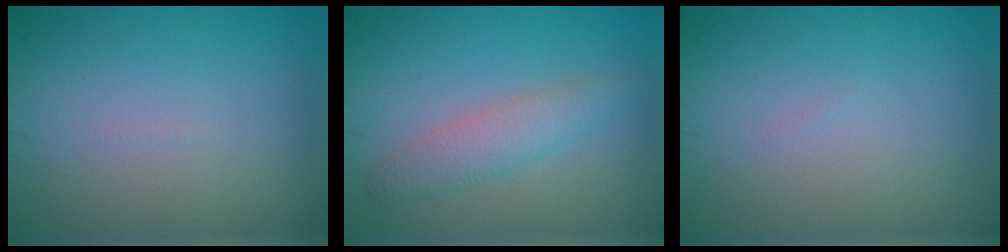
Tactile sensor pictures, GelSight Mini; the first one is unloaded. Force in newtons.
{"total": 2.8, "press": 2.8, "slide": 0.0}
{"total": 0.0}